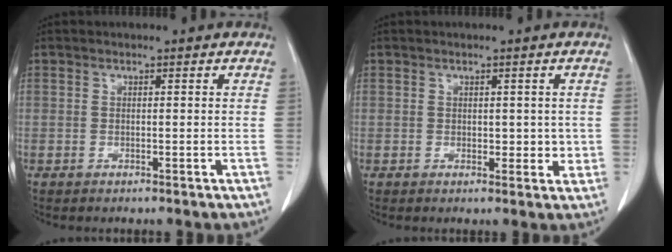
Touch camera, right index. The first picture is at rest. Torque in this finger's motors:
{"motor_torque": [-0.19, 0.34, -0.05, 0.01]}